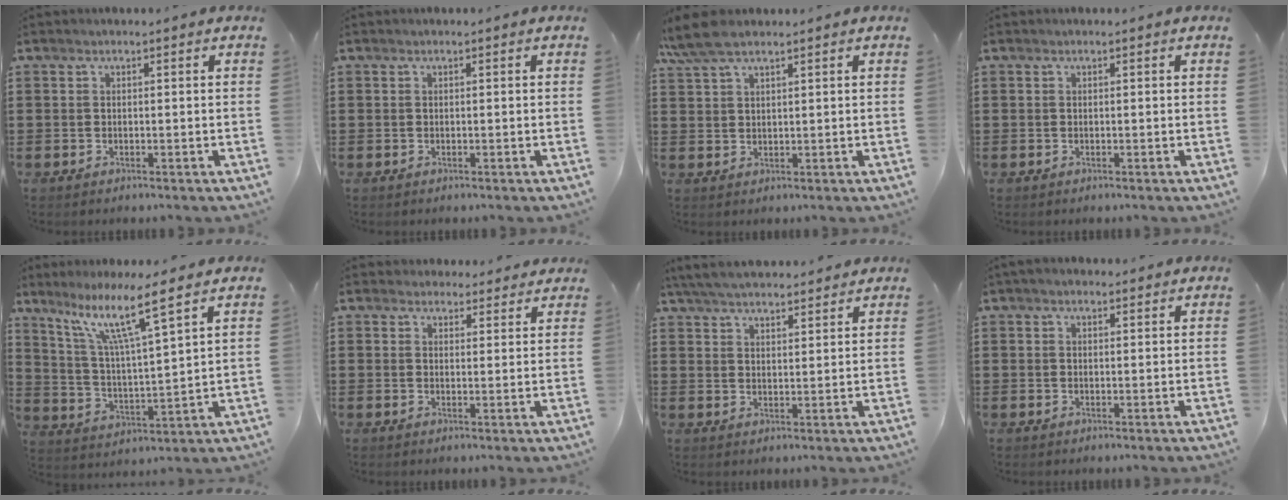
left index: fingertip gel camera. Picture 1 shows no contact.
{"total": 0.0}
{"total": 5.5, "force": [4.0, 1.4, 3.6], "torque": [-0.085, 0.001, 0.071]}
{"total": 0.0}
{"total": 9.5, "force": [6.9, 0.2, 6.6], "torque": [-0.149, -0.034, 0.115]}
{"total": 2.9, "force": [2.7, 1.1, 0.2], "torque": [-0.005, -0.006, 0.051]}
{"total": 5.0, "force": [4.8, 0.6, 1.4], "torque": [-0.043, -0.013, 0.088]}
{"total": 1.4, "force": [1.2, 0.5, 0.6], "torque": [-0.013, 0.004, 0.023]}